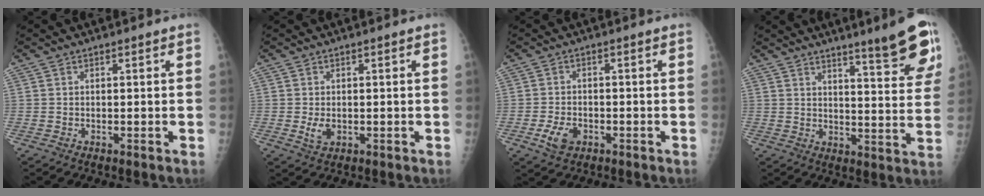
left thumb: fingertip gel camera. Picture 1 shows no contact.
{"total": 2.4, "force": [-0.2, 1.6, 1.8], "torque": [-0.034, -0.005, 0.000]}
{"total": 4.3, "force": [-1.8, 2.8, 2.7], "torque": [-0.050, 0.006, -0.031]}
{"total": 13.0, "force": [8.6, 1.8, 9.6], "torque": [-0.104, -0.054, 0.117]}